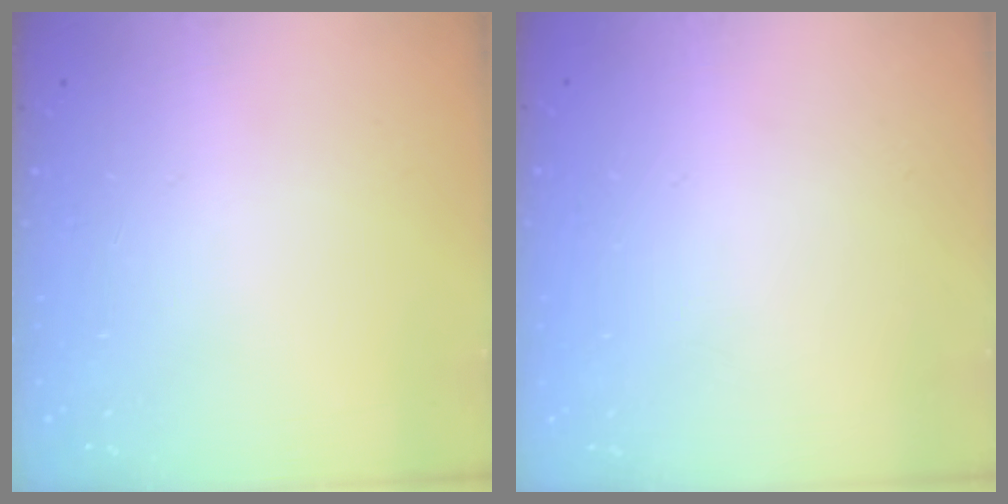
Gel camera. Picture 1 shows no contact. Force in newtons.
{"total": 0.0}